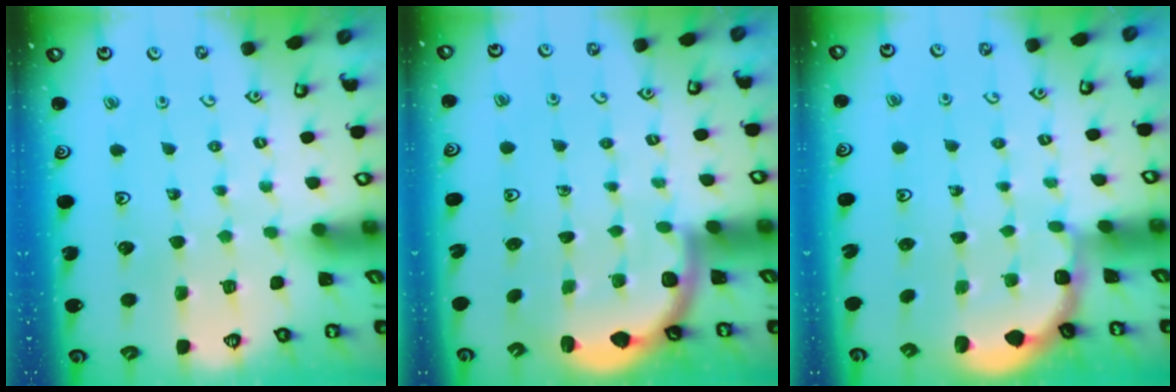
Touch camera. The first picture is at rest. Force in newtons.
{"total": 2.5, "press": 2.5, "slide": 0.6}
{"total": 1.9, "press": 1.8, "slide": 0.7}